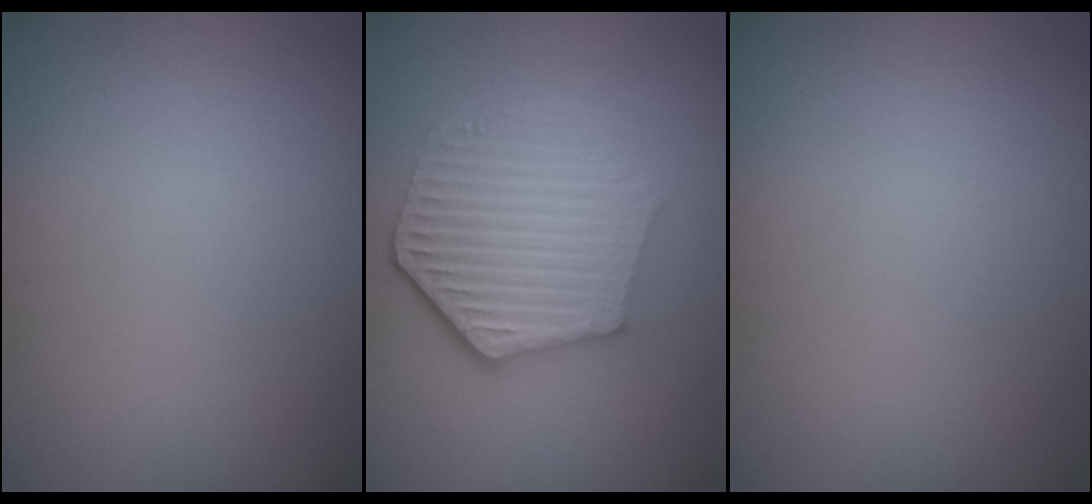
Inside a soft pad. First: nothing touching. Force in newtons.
{"total": 6.1, "press": 4.5, "slide": 4.0}
{"total": 0.0}